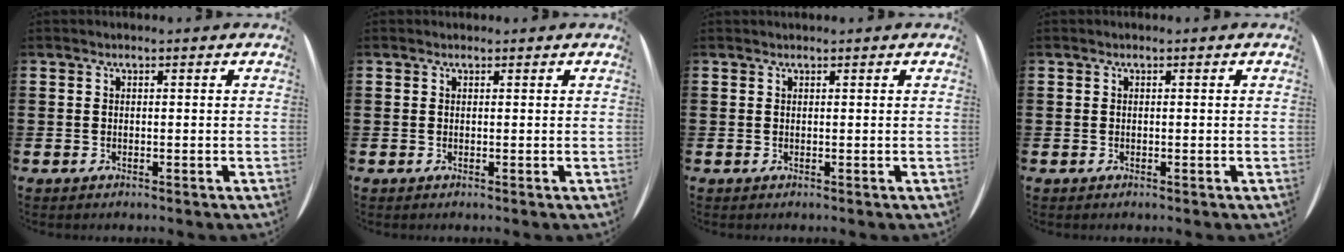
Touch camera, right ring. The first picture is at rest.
{"total": 0.0}
{"total": 0.0}
{"total": 0.0}